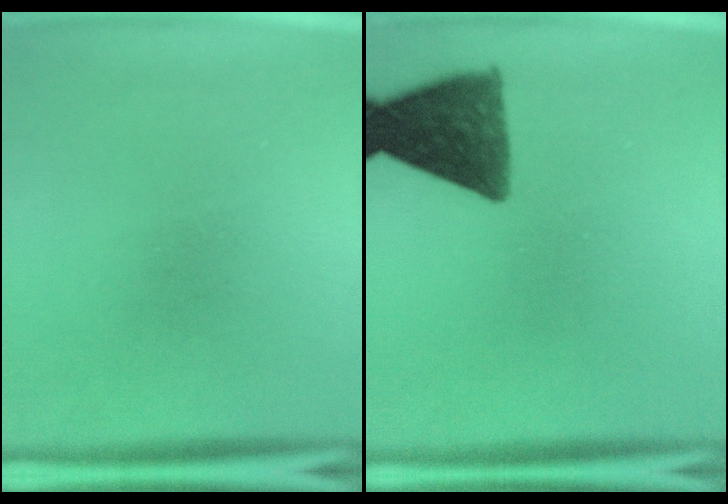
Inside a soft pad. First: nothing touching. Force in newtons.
{"total": 11.0}